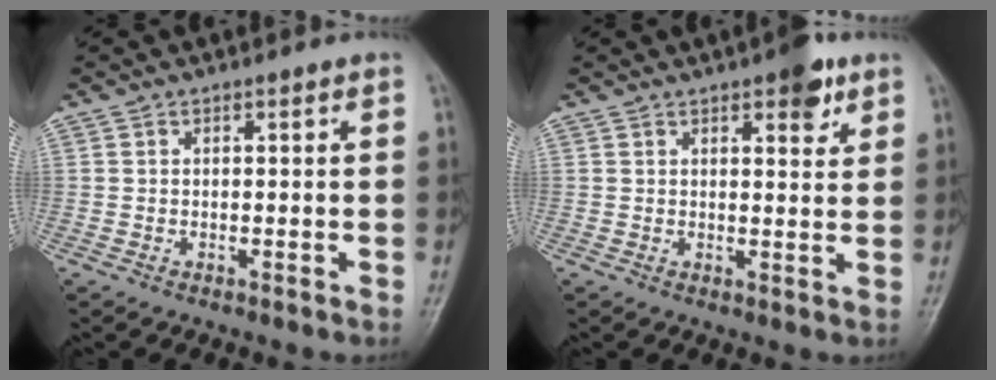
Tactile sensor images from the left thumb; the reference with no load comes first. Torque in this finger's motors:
{"motor_torque": [2.13, 0.85, 0.49, -0.44, 0.18]}